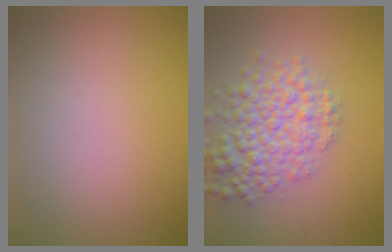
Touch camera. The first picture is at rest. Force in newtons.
{"total": 5.2, "press": 5.2, "slide": 0.2}